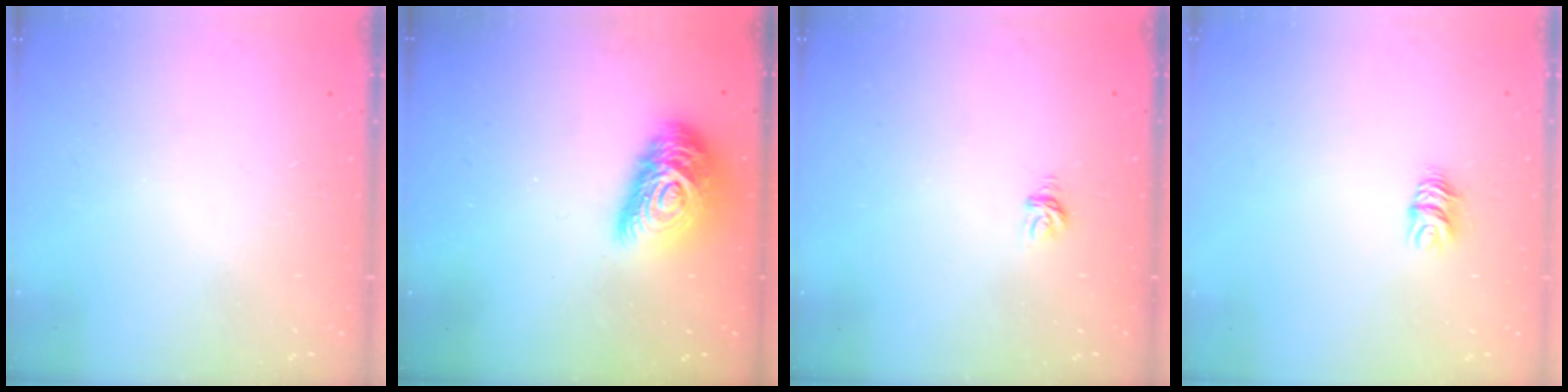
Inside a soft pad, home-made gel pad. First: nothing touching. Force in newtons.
{"total": 15.1, "press": 15.0, "slide": 1.0}
{"total": 3.8, "press": 3.8, "slide": 0.2}
{"total": 5.5, "press": 5.5, "slide": 0.2}